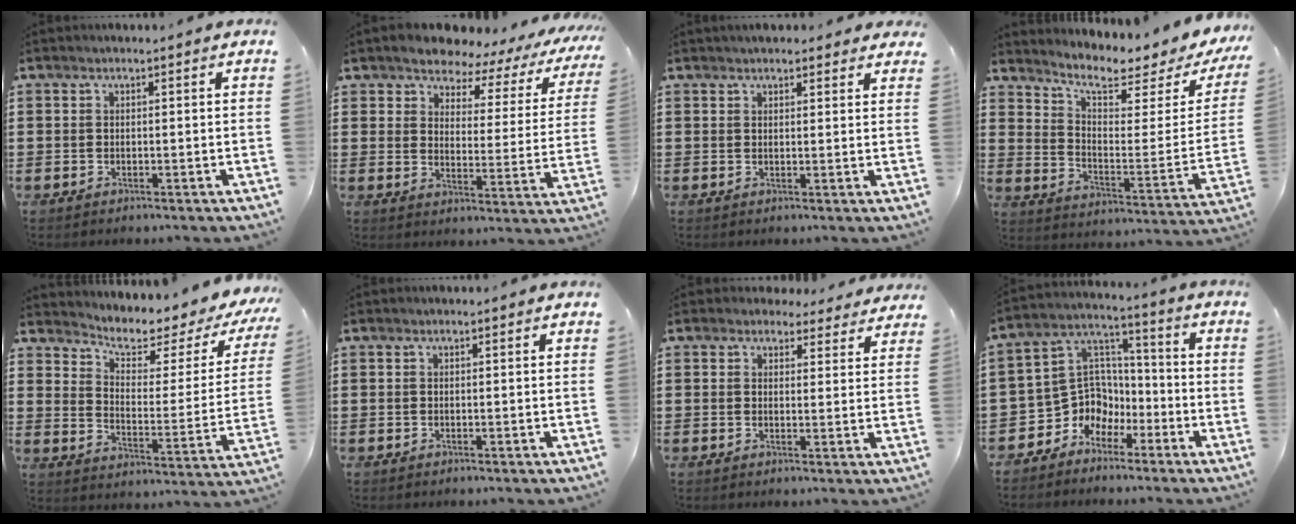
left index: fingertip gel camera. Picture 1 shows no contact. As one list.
[{"total": 4.9, "force": [4.5, 1.6, 1.0], "torque": [-0.042, -0.034, 0.072]}, {"total": 2.2, "force": [2.1, 0.7, 0.5], "torque": [-0.014, 0.004, 0.039]}, {"total": 5.9, "force": [4.5, 1.6, 3.5], "torque": [-0.070, -0.040, 0.065]}, {"total": 4.0, "force": [3.0, 1.5, 2.1], "torque": [-0.055, -0.027, 0.041]}, {"total": 0.0}, {"total": 3.1, "force": [2.8, 1.2, 0.5], "torque": [-0.012, -0.007, 0.052]}, {"total": 7.2, "force": [-3.6, 6.1, 1.0], "torque": [-0.053, -0.007, -0.072]}]